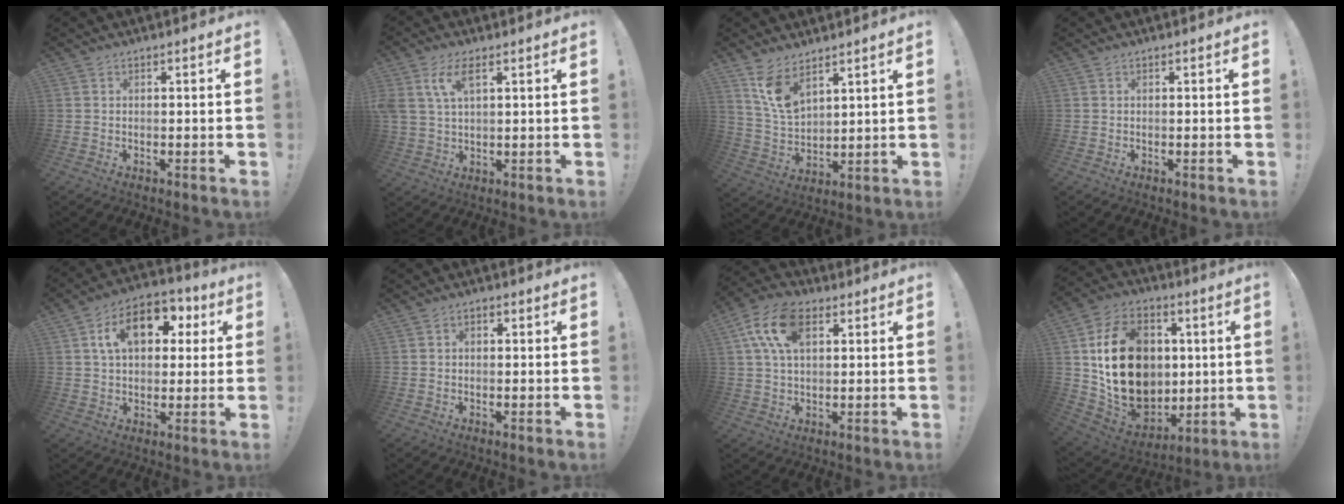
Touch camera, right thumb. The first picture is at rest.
{"total": 8.0, "force": [3.6, 4.0, 5.9], "torque": [-0.122, 0.000, 0.067]}
{"total": 9.9, "force": [7.2, 4.6, 5.1], "torque": [-0.095, -0.040, 0.142]}
{"total": 0.0}
{"total": 15.4, "force": [5.0, 9.8, 10.7], "torque": [-0.170, 0.001, 0.091]}
{"total": 1.6, "force": [-0.4, 1.2, 0.9], "torque": [-0.011, 0.004, -0.008]}
{"total": 13.0, "force": [4.8, 7.5, 9.4], "torque": [-0.179, 0.004, 0.091]}
{"total": 25.3, "force": [2.9, 19.6, 15.8], "torque": [-0.273, -0.009, 0.088]}